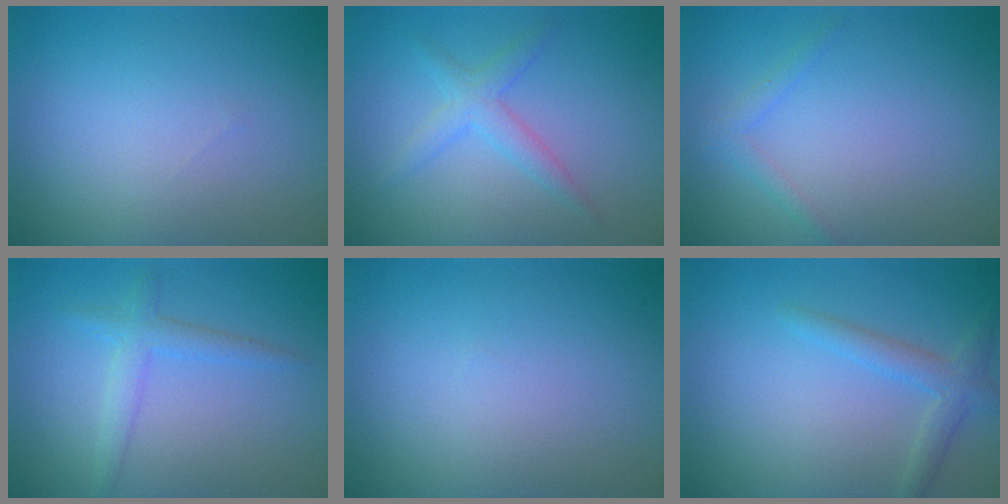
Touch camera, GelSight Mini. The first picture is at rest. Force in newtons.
{"total": 2.3, "press": 2.3, "slide": 0.2}
{"total": 1.2, "press": 1.2, "slide": 0.1}
{"total": 2.3, "press": 2.3, "slide": 0.2}
{"total": 0.0}
{"total": 2.3, "press": 2.3, "slide": 0.2}